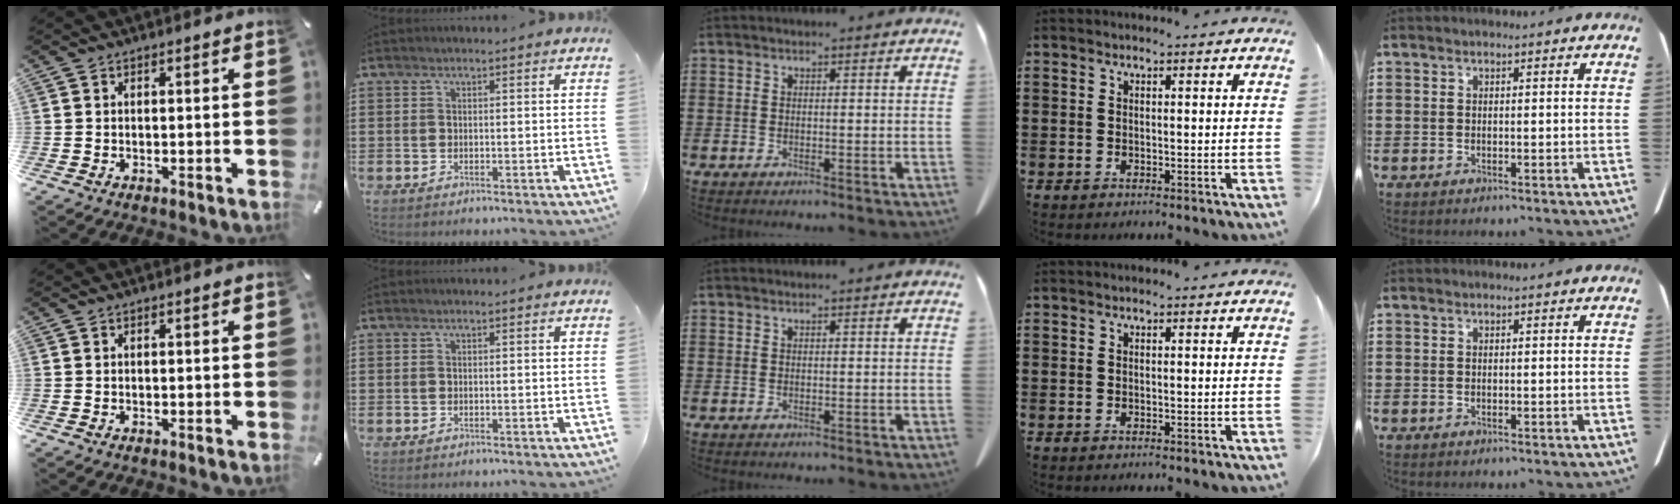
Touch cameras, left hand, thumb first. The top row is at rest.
{}